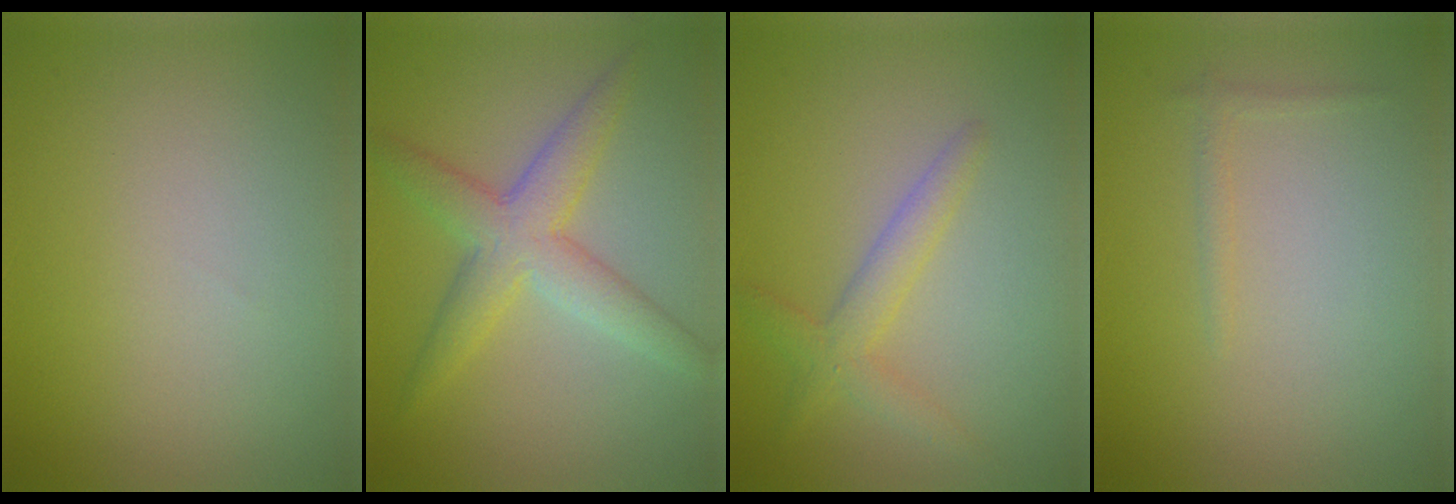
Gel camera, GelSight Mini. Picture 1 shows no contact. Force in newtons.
{"total": 4.5, "press": 4.5, "slide": 0.1}
{"total": 2.4, "press": 2.4, "slide": 0.2}
{"total": 0.7, "press": 0.7, "slide": 0.1}